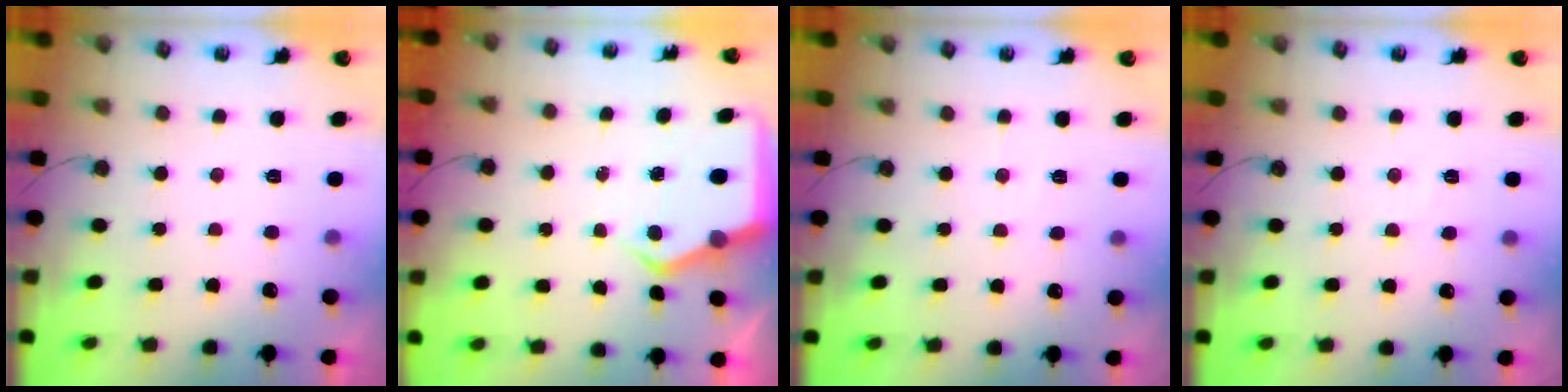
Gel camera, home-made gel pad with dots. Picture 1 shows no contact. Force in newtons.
{"total": 5.9, "press": 5.9, "slide": 0.6}
{"total": 3.9, "press": 3.9, "slide": 0.6}
{"total": 4.6, "press": 4.6, "slide": 0.7}